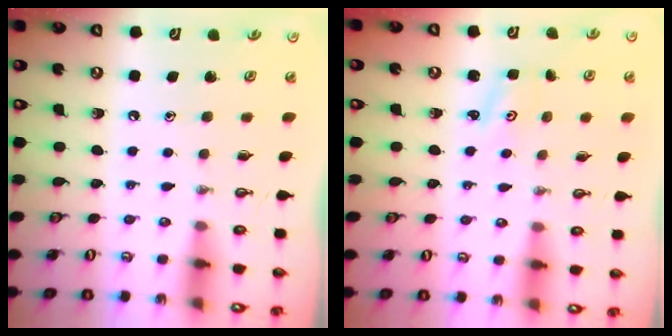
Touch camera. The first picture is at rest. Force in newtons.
{"total": 1.3, "press": 1.3, "slide": 0.2}